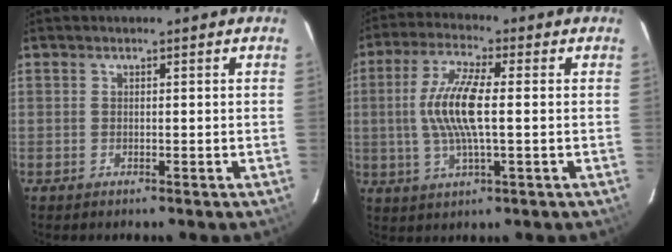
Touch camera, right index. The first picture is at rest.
{"total": 10.7, "force": [0.1, 2.4, 10.4], "torque": [-0.210, 0.003, 0.001]}